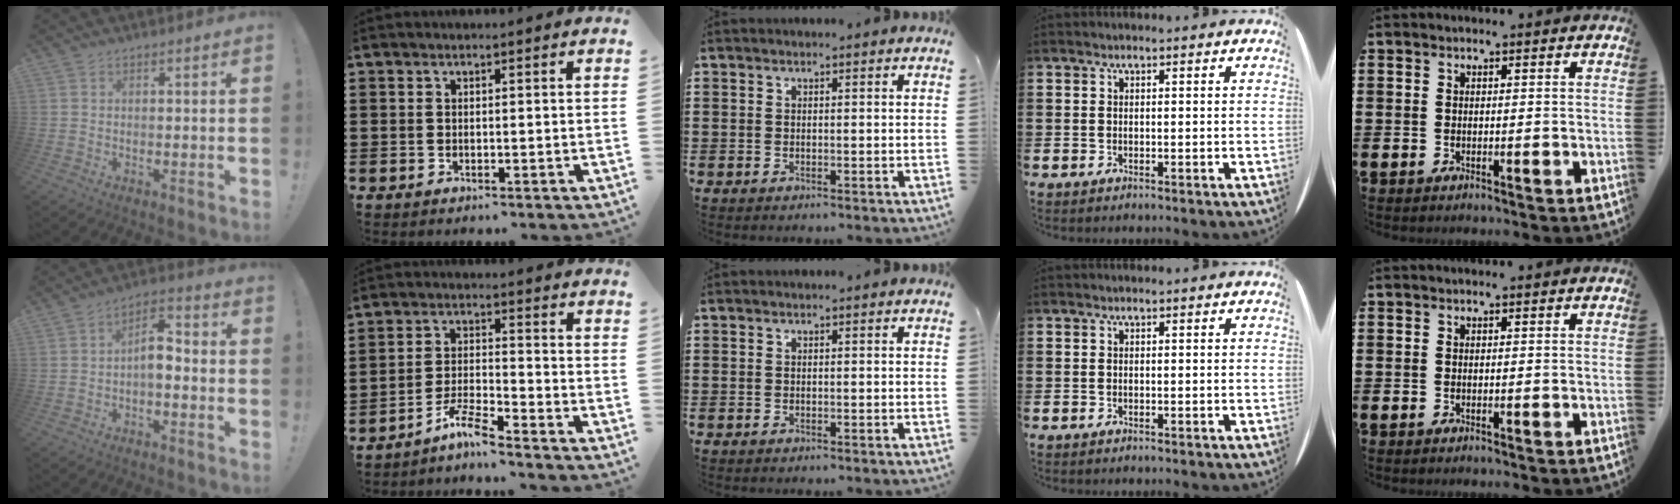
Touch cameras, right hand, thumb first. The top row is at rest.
{"thumb": {"total": 6.8, "force": [-1.8, 3.8, 5.3], "torque": [-0.095, 0.011, -0.032]}, "index": {"total": 5.2, "force": [-4.6, 0.1, 2.4], "torque": [-0.065, -0.006, -0.094]}}